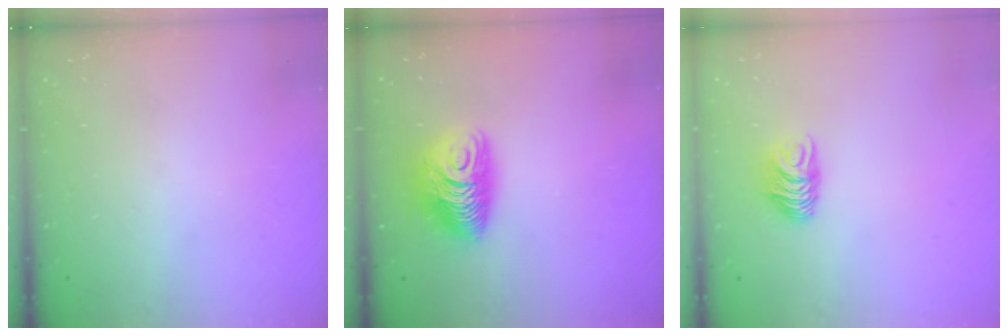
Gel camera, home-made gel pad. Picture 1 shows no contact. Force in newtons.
{"total": 10.8, "press": 10.7, "slide": 1.1}
{"total": 7.1, "press": 7.1, "slide": 0.5}